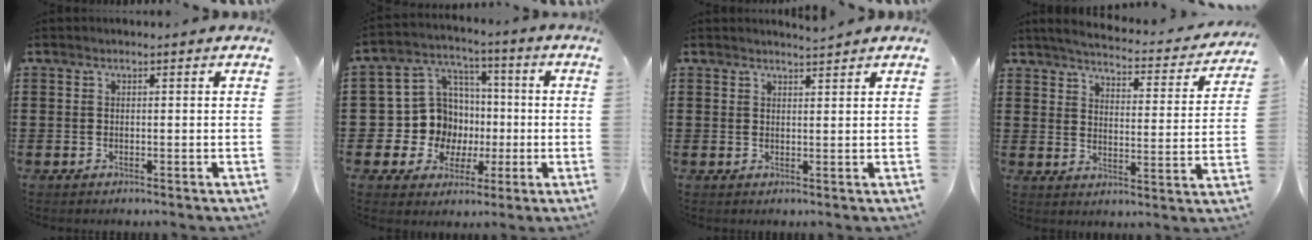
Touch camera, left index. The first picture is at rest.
{"total": 10.8, "force": [-0.6, 10.4, 3.0], "torque": [-0.105, 0.000, -0.003]}
{"total": 2.0, "force": [1.9, -0.1, 0.2], "torque": [-0.008, -0.002, 0.038]}
{"total": 3.9, "force": [3.7, 0.0, 1.1], "torque": [-0.045, -0.030, 0.057]}